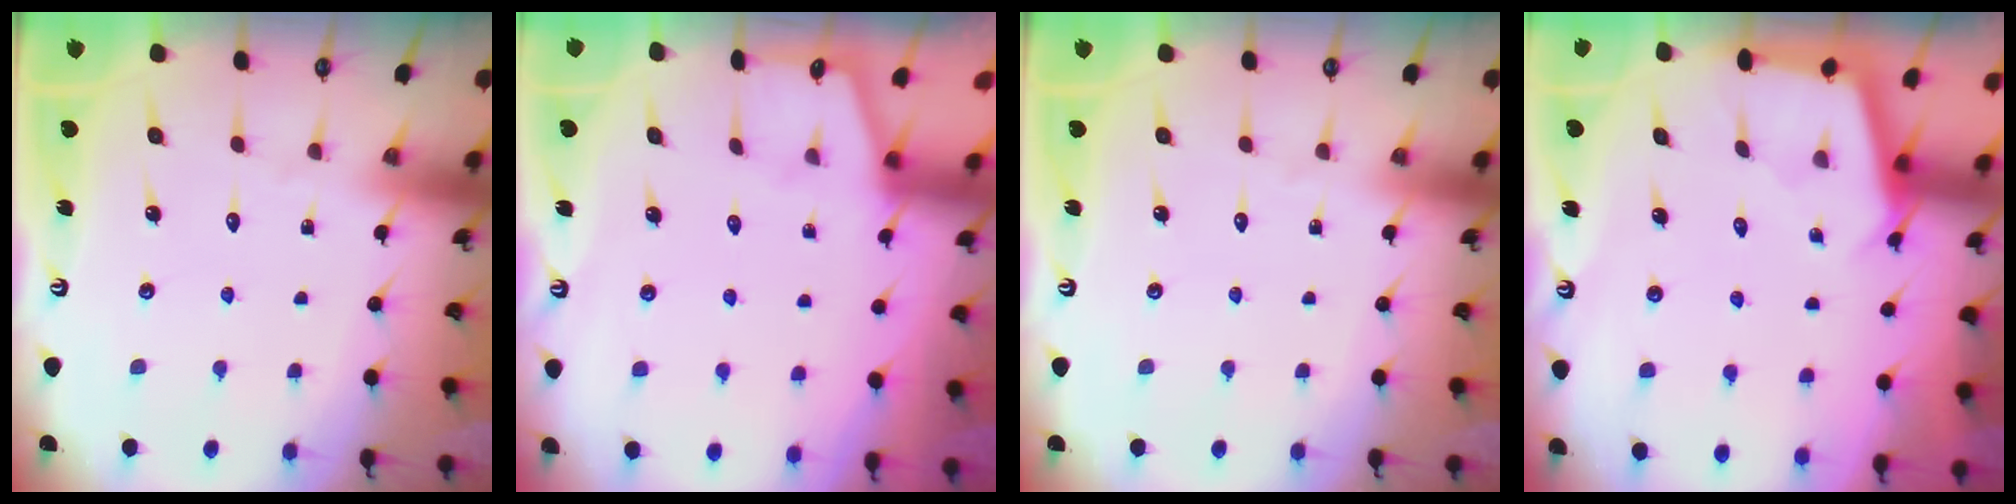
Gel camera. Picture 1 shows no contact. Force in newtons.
{"total": 0.8, "press": 0.7, "slide": 0.2}
{"total": 0.0}
{"total": 2.9, "press": 2.8, "slide": 0.3}